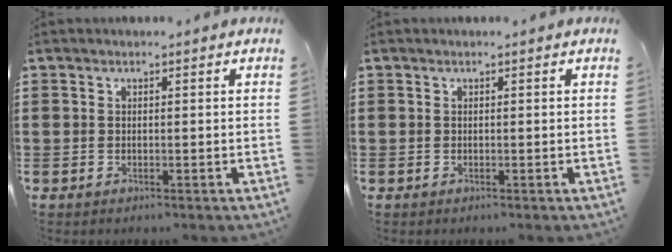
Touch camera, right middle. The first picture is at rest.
{"total": 0.0}